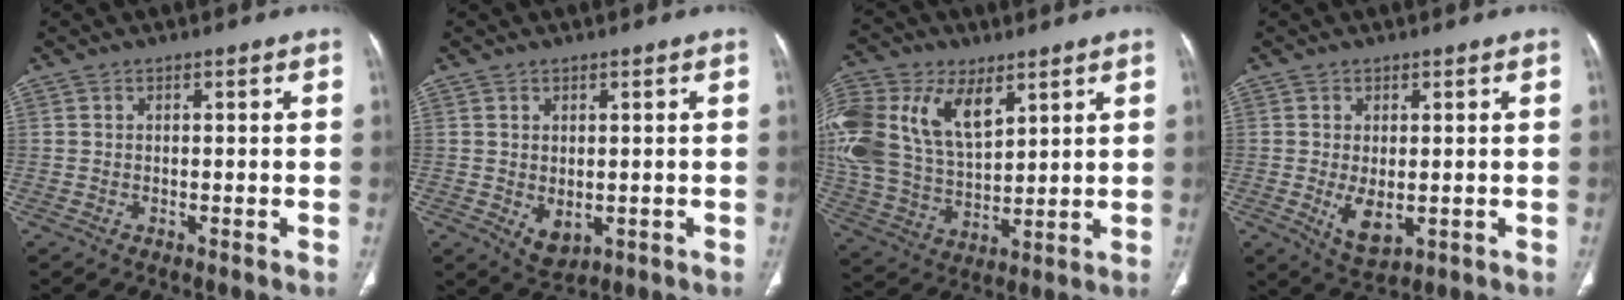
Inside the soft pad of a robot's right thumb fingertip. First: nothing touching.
{"total": 3.9, "force": [-0.5, 2.5, 3.0], "torque": [-0.043, -0.004, 0.010]}
{"total": 23.8, "force": [9.8, 14.4, 16.2], "torque": [-0.367, 0.002, 0.192]}
{"total": 5.5, "force": [-0.8, 2.9, 4.6], "torque": [-0.077, -0.016, 0.000]}